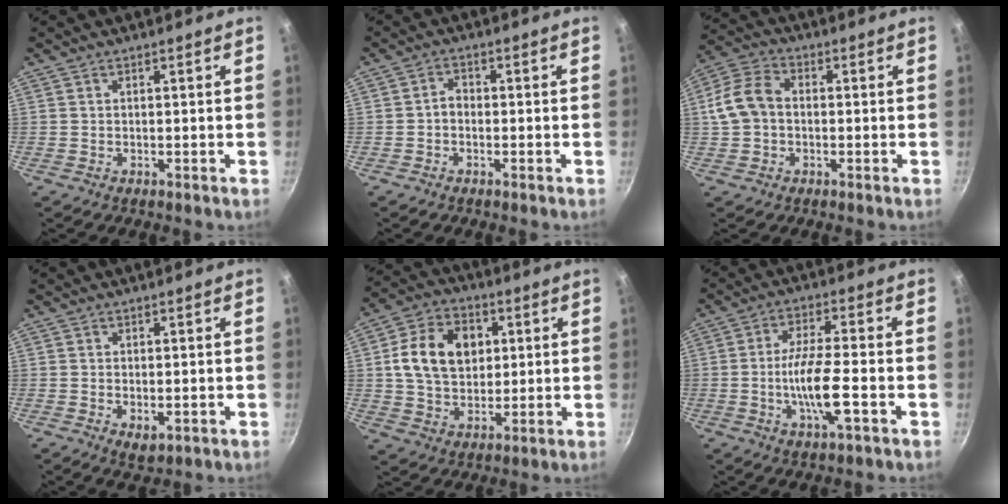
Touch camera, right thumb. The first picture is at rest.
{"total": 2.1, "force": [-0.7, 1.5, 1.3], "torque": [-0.017, 0.016, -0.018]}
{"total": 8.8, "force": [-0.3, 6.5, 5.9], "torque": [-0.105, 0.027, -0.017]}
{"total": 3.0, "force": [-0.5, 1.7, 2.5], "torque": [-0.037, -0.011, -0.004]}
{"total": 14.5, "force": [2.8, 10.8, 9.3], "torque": [-0.139, 0.006, 0.042]}
{"total": 10.0, "force": [-2.8, 2.0, 9.4], "torque": [-0.175, 0.014, -0.056]}